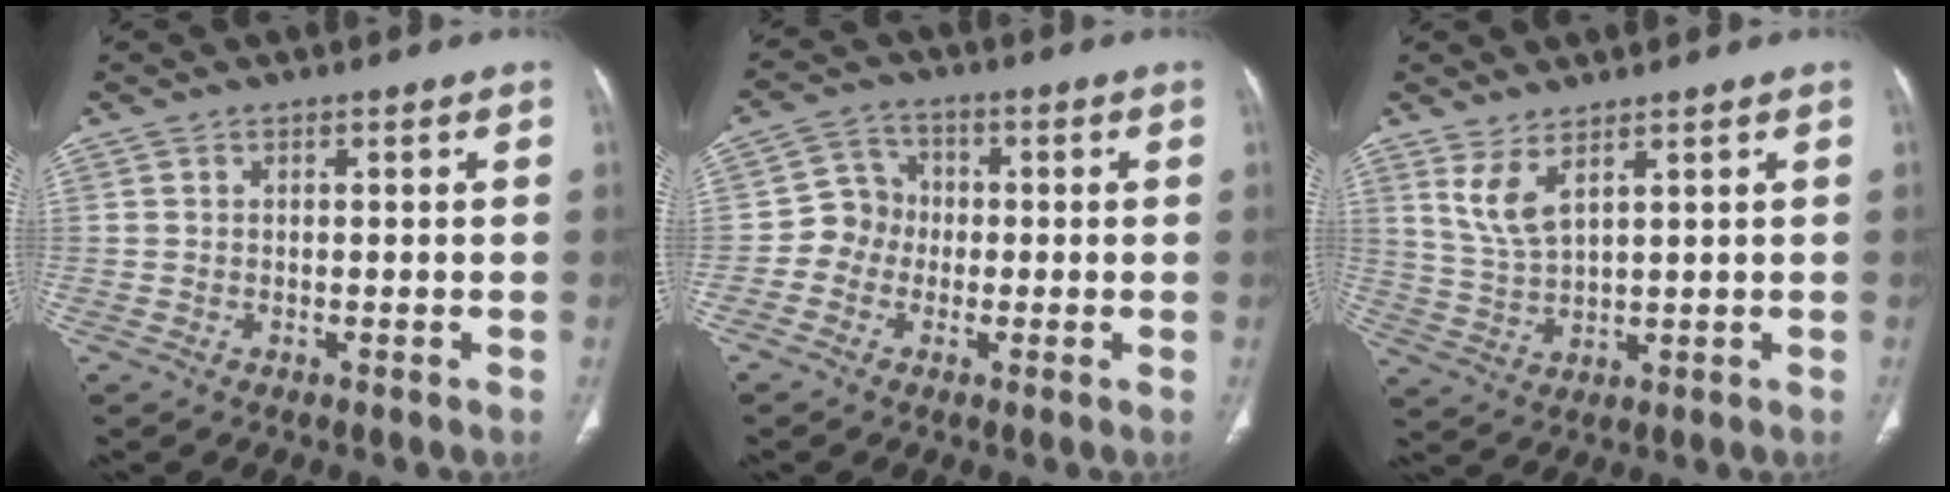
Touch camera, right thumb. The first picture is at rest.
{"total": 5.9, "force": [-1.1, 5.5, 1.8], "torque": [0.002, 0.018, -0.034]}
{"total": 5.7, "force": [3.5, 1.7, 4.2], "torque": [-0.089, -0.024, 0.083]}